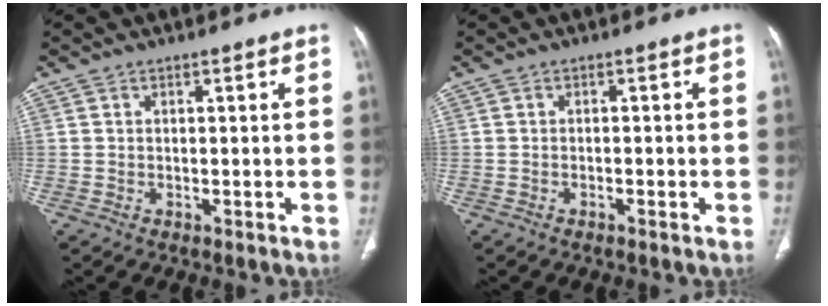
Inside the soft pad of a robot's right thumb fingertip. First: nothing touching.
{"total": 0.8, "force": [-0.4, 0.1, 0.6], "torque": [-0.013, 0.005, -0.005]}